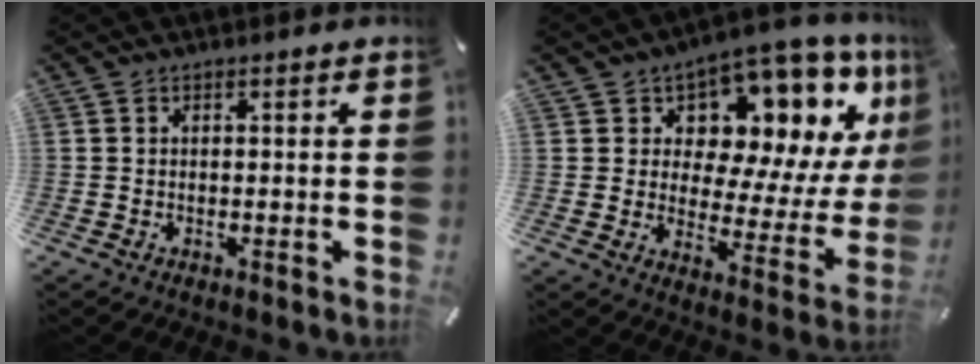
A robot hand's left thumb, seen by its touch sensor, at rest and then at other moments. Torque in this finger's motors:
{"motor_torque": [1.49, 0.40, 0.98, 0.14, 0.10]}